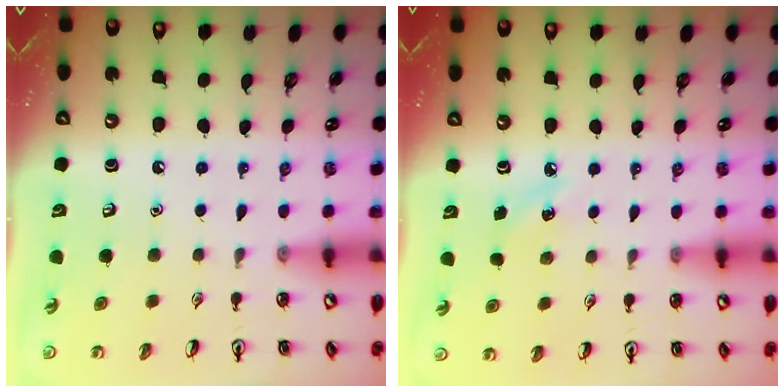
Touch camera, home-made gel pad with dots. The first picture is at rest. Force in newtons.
{"total": 4.5, "press": 4.2, "slide": 1.6}